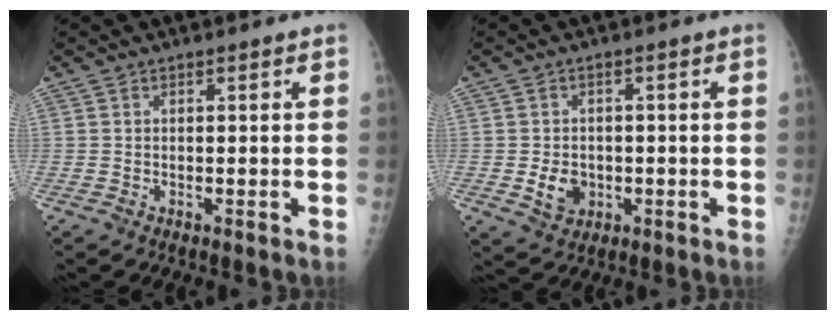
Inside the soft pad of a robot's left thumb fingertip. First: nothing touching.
{"total": 4.7, "force": [-0.9, 3.9, 2.6], "torque": [-0.029, 0.002, -0.007]}